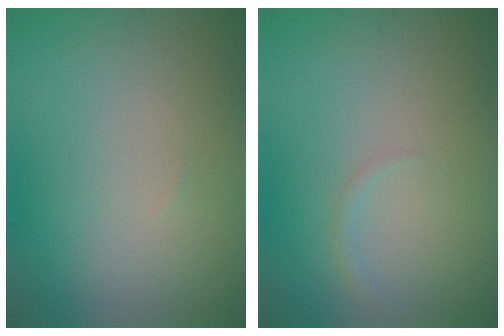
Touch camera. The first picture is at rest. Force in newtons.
{"total": 0.6, "press": 0.6, "slide": 0.1}